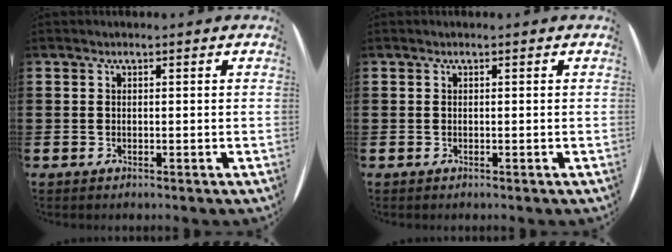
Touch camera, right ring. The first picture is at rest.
{"total": 0.0}